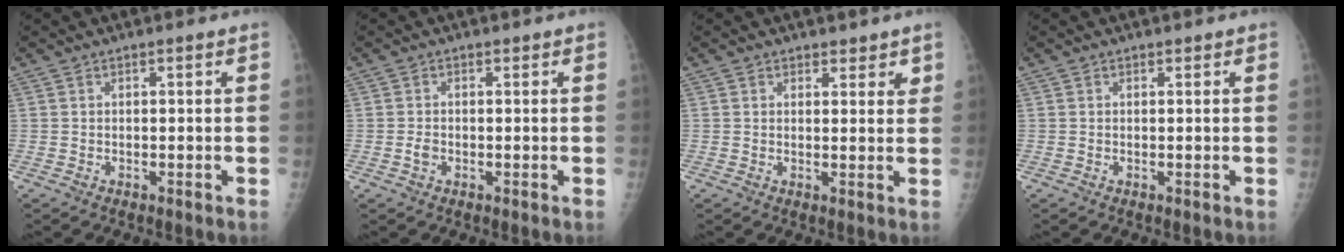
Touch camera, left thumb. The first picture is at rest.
{"total": 1.6, "force": [-0.4, 1.2, 0.9], "torque": [-0.010, 0.002, -0.008]}
{"total": 3.0, "force": [2.2, 1.8, 0.9], "torque": [0.019, -0.013, 0.027]}
{"total": 0.0}